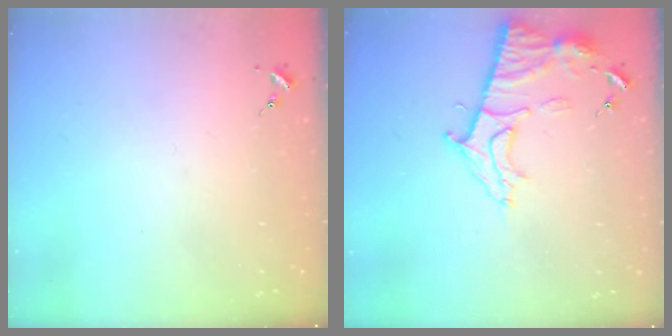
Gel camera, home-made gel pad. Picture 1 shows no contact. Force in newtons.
{"total": 11.9, "press": 11.8, "slide": 1.0}